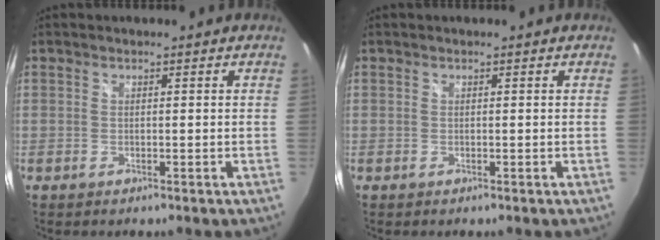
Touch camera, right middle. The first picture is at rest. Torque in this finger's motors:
{"motor_torque": [-0.10, 0.02, -0.01, 0.01]}